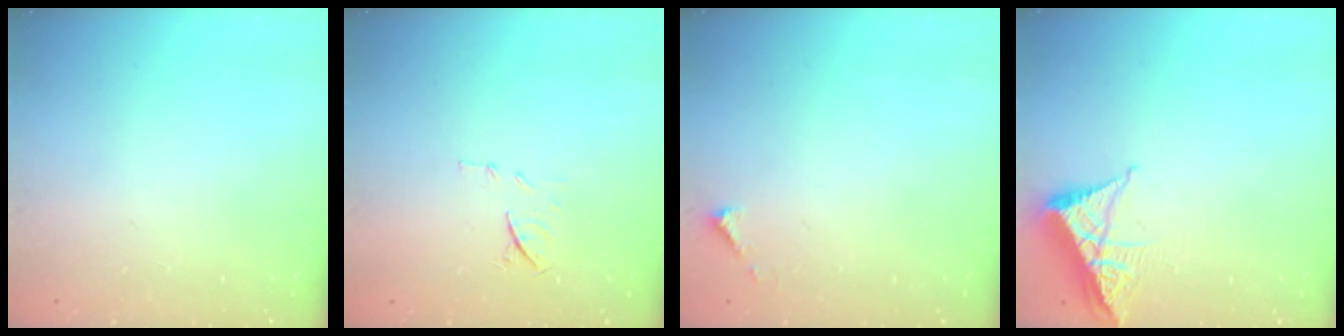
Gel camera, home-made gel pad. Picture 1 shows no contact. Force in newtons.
{"total": 7.1, "press": 6.9, "slide": 1.3}
{"total": 2.1, "press": 2.1, "slide": 0.2}
{"total": 6.0, "press": 5.9, "slide": 0.8}